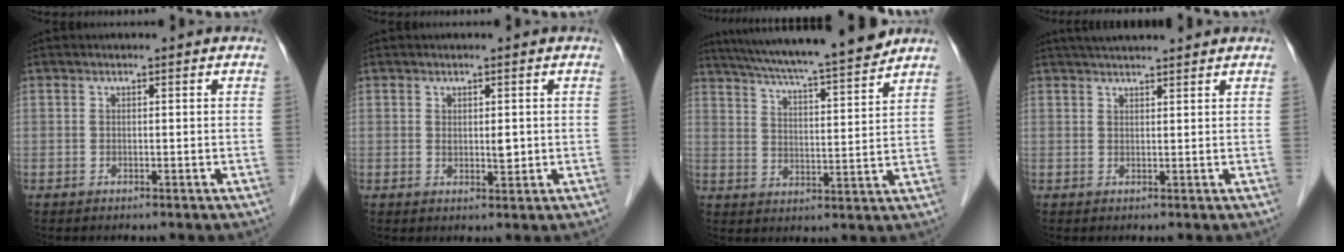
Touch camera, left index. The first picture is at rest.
{"total": 1.8, "force": [0.3, 0.7, 1.6], "torque": [-0.026, -0.004, 0.008]}
{"total": 17.0, "force": [15.1, -0.2, 7.9], "torque": [-0.134, 0.002, 0.224]}
{"total": 6.8, "force": [6.1, 0.3, 2.9], "torque": [-0.043, 0.036, 0.088]}